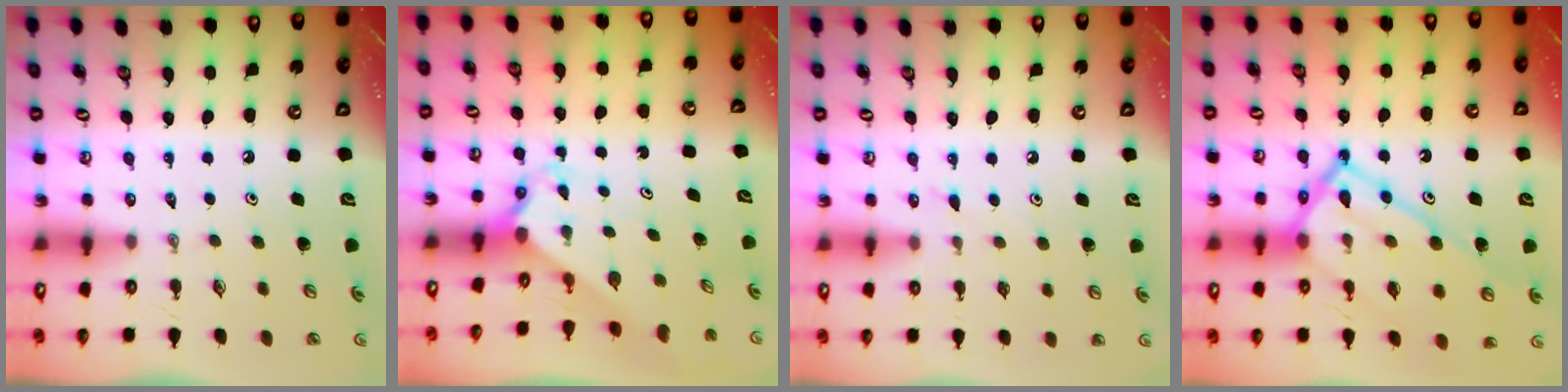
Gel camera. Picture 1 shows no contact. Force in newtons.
{"total": 2.3, "press": 2.3, "slide": 0.2}
{"total": 6.0, "press": 6.0, "slide": 0.6}
{"total": 20.9, "press": 20.8, "slide": 1.7}